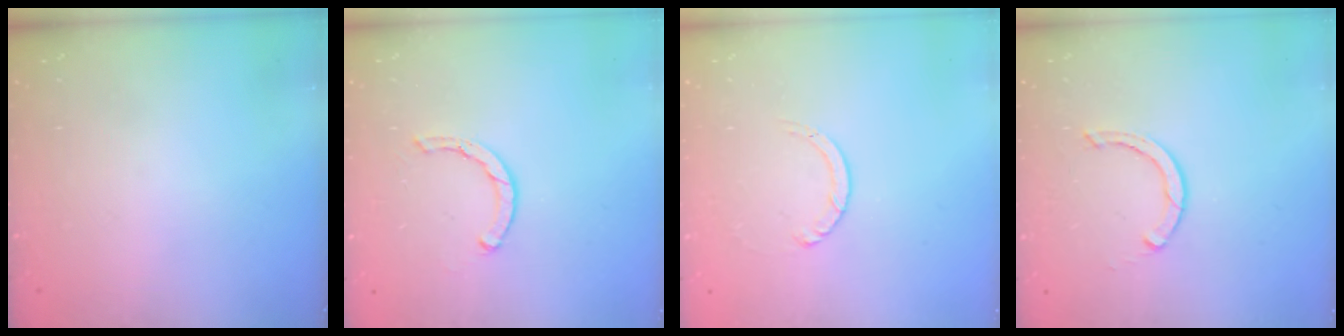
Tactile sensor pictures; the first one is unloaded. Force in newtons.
{"total": 1.6, "press": 1.6, "slide": 0.1}
{"total": 1.1, "press": 1.1, "slide": 0.1}
{"total": 2.4, "press": 2.4, "slide": 0.0}